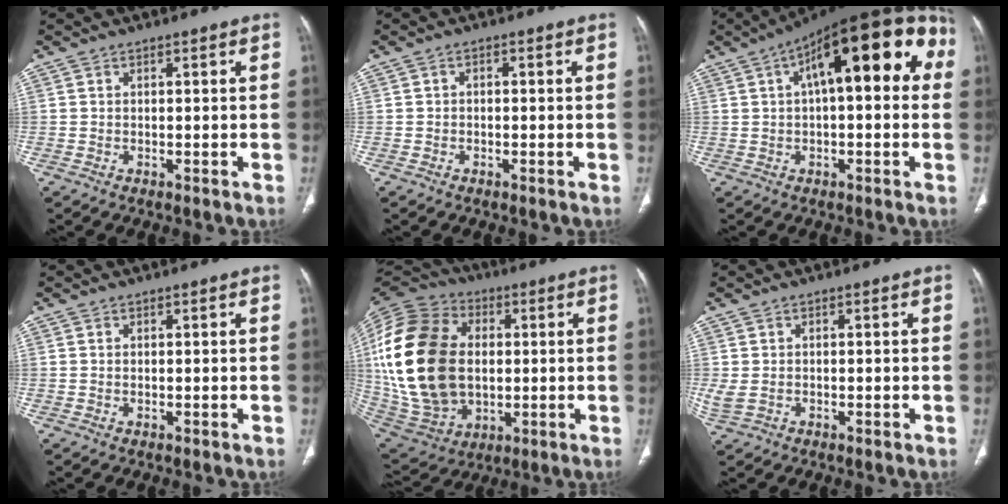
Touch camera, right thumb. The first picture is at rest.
{"total": 0.6, "force": [-0.3, 0.4, 0.4], "torque": [0.000, 0.003, -0.010]}
{"total": 22.3, "force": [5.5, 9.0, 19.6], "torque": [-0.255, 0.046, 0.069]}
{"total": 0.0}
{"total": 29.2, "force": [1.9, 20.3, 21.0], "torque": [-0.431, 0.001, 0.047]}
{"total": 2.8, "force": [-0.3, 1.7, 2.1], "torque": [-0.057, 0.007, 0.000]}